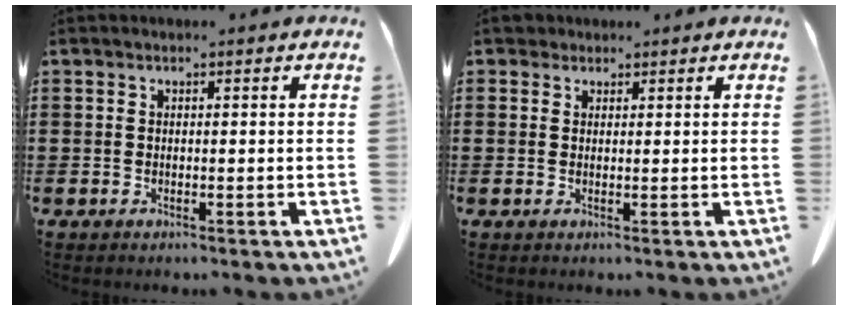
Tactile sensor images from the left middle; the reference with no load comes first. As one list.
[{"total": 1.7, "force": [1.4, 1.0, 0.2], "torque": [-0.009, 0.008, 0.027]}]